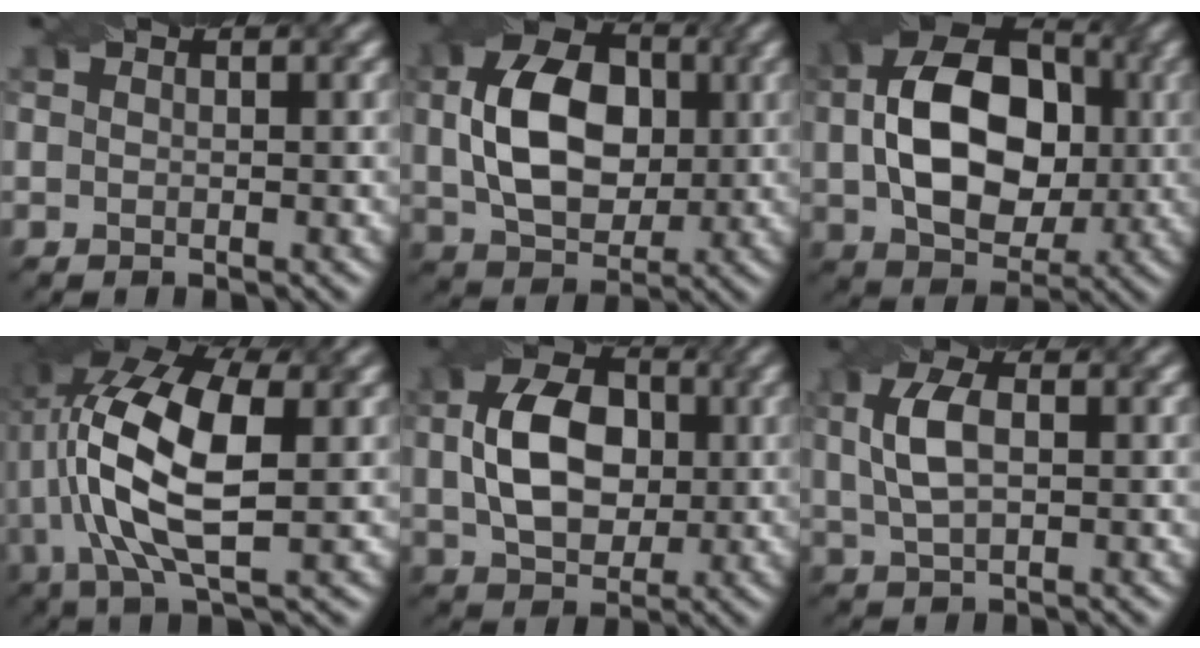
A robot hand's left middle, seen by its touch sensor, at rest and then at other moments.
{"total": 9.5, "force": [1.0, 6.5, 6.8], "torque": [-0.138, 0.001, 0.020]}
{"total": 12.4, "force": [0.6, 8.5, 9.0], "torque": [-0.168, -0.002, 0.018]}
{"total": 12.0, "force": [1.4, 5.0, 10.7], "torque": [-0.226, 0.014, 0.024]}
{"total": 8.1, "force": [0.8, 5.6, 5.8], "torque": [-0.118, 0.006, 0.014]}
{"total": 4.3, "force": [0.8, 2.1, 3.6], "torque": [-0.087, 0.007, 0.015]}